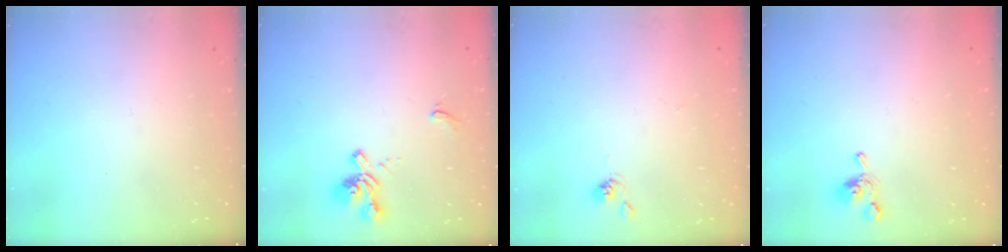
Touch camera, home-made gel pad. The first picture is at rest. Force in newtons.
{"total": 1.4, "press": 0.8, "slide": 1.2}
{"total": 2.4, "press": 2.4, "slide": 0.2}
{"total": 2.7, "press": 2.7, "slide": 0.4}